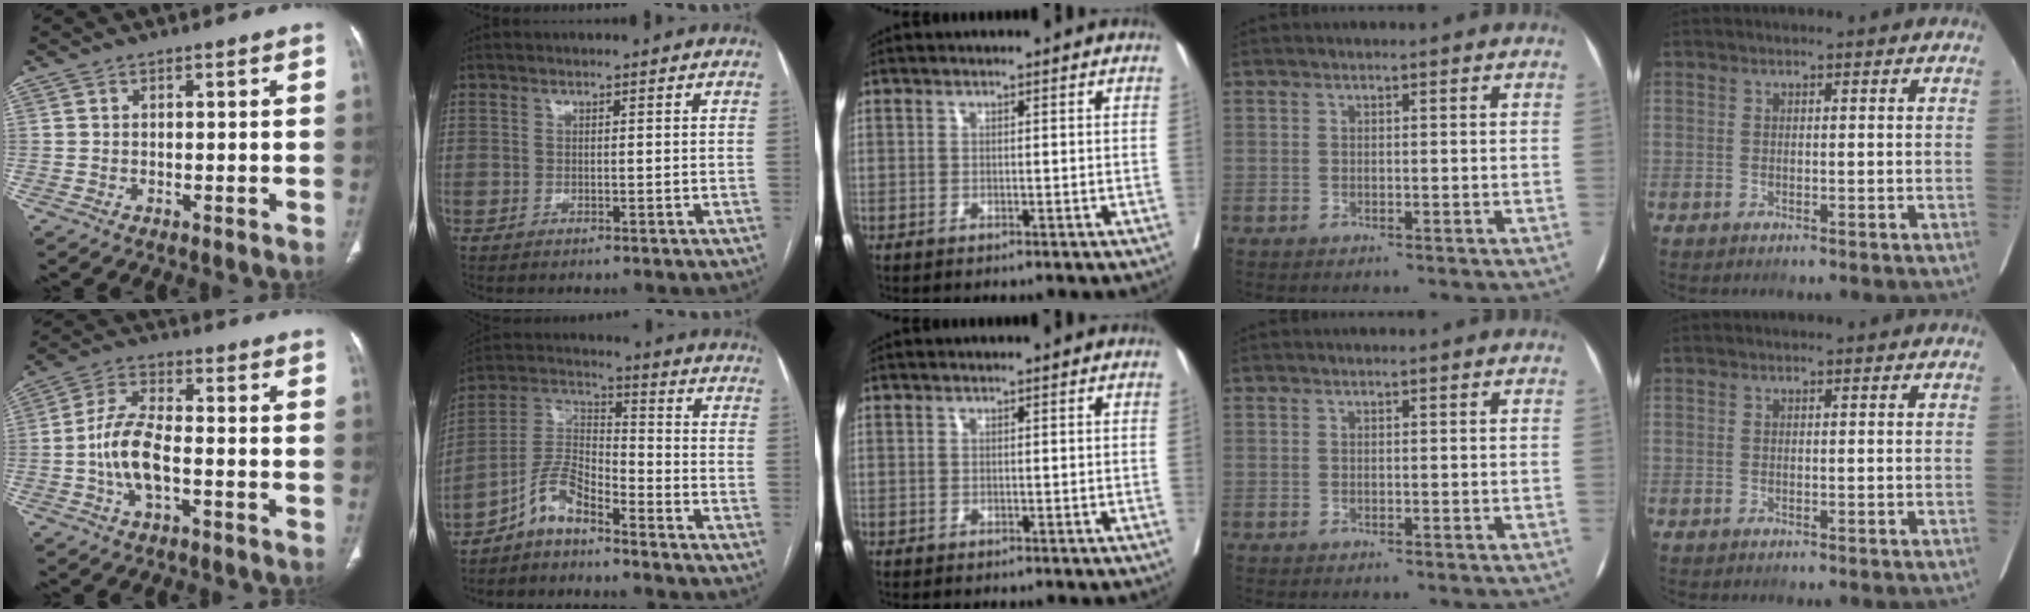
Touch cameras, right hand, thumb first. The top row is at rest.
{"thumb": {"total": 9.0, "force": [-2.1, 3.8, 7.9], "torque": [-0.166, 0.021, -0.044]}, "index": {"total": 7.2, "force": [-5.4, 2.3, 4.3], "torque": [-0.096, 0.014, -0.111]}}